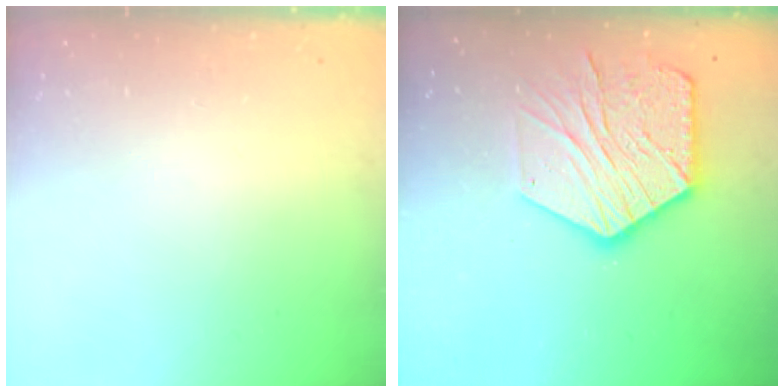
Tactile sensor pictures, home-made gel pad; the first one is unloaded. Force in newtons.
{"total": 18.6, "press": 18.6, "slide": 1.4}